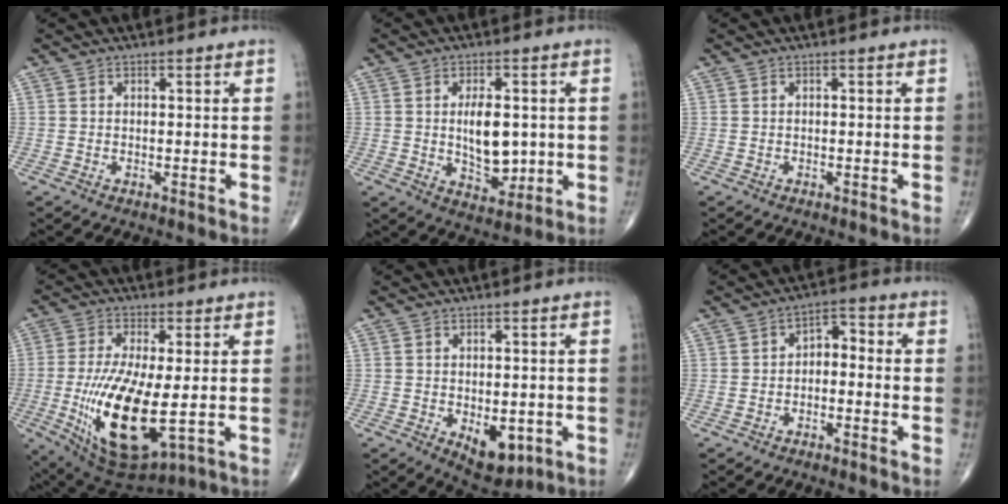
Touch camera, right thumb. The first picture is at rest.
{"total": 9.0, "force": [0.3, 4.9, 7.5], "torque": [-0.097, -0.011, 0.017]}
{"total": 0.0}
{"total": 17.9, "force": [-3.0, 6.7, 16.3], "torque": [-0.324, -0.022, -0.032]}
{"total": 7.2, "force": [-2.0, 4.1, 5.6], "torque": [-0.057, -0.009, -0.016]}
{"total": 4.5, "force": [-1.2, 2.9, 3.2], "torque": [-0.031, 0.037, -0.031]}